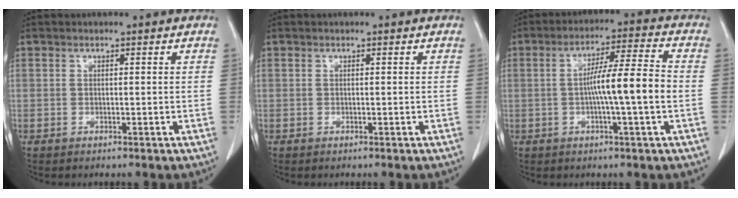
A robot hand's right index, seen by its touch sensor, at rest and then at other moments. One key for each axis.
{"total": 0.0}
{"total": 9.2, "fx": -1.1, "fy": -0.4, "fz": 9.1, "tx": -0.154, "ty": 0.011, "tz": -0.024}